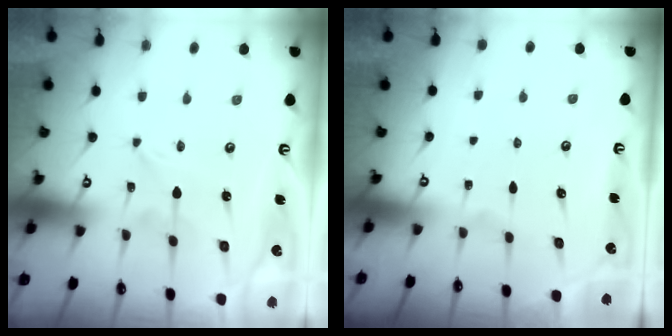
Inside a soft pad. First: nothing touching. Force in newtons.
{"total": 0.0}